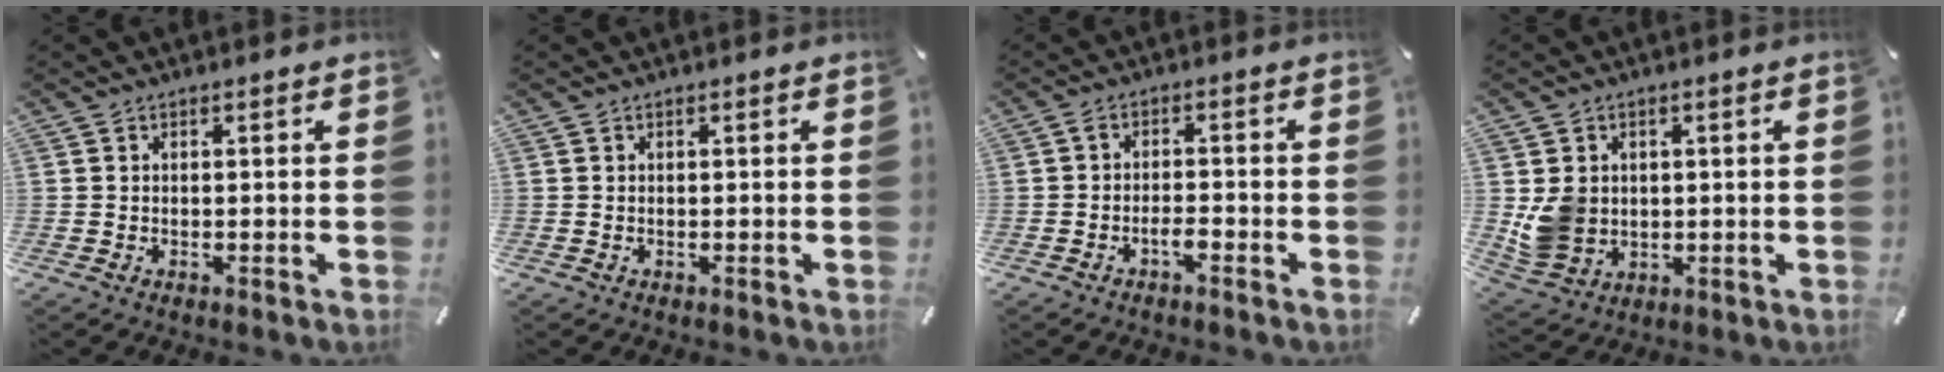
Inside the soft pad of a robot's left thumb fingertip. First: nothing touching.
{"total": 0.0}
{"total": 3.1, "force": [-1.9, 0.9, 2.3], "torque": [-0.039, 0.010, -0.033]}
{"total": 7.2, "force": [0.9, 6.7, 2.6], "torque": [-0.054, -0.006, 0.018]}